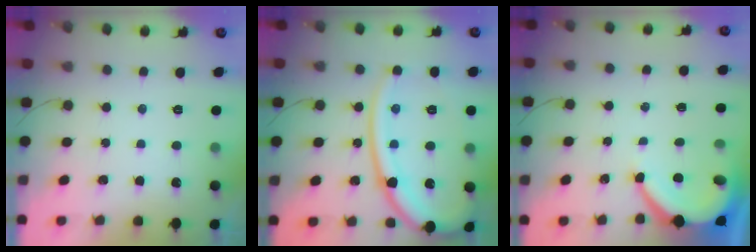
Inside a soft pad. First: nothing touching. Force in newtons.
{"total": 19.4, "press": 19.3, "slide": 1.9}
{"total": 7.1, "press": 7.0, "slide": 0.8}